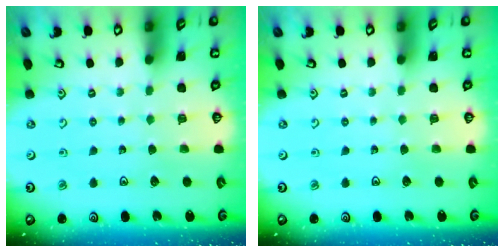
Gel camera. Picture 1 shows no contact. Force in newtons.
{"total": 0.0}